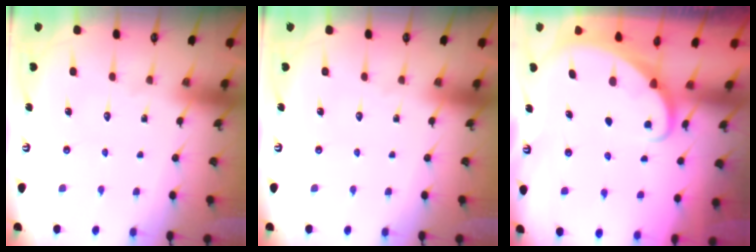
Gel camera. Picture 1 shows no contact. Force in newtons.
{"total": 0.0}
{"total": 1.7, "press": 1.7, "slide": 0.1}